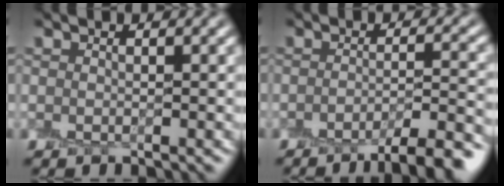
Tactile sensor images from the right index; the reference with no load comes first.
{"total": 5.5, "force": [-4.0, 0.9, 3.7], "torque": [-0.052, -0.003, -0.058]}